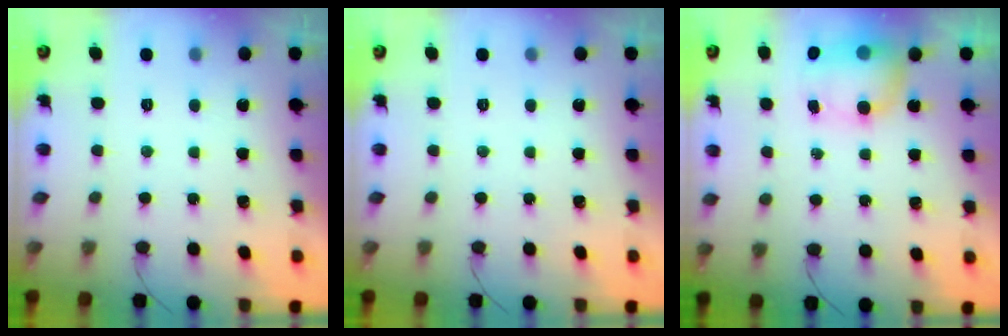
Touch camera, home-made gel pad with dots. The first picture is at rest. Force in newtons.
{"total": 0.0}
{"total": 7.4, "press": 7.3, "slide": 1.1}